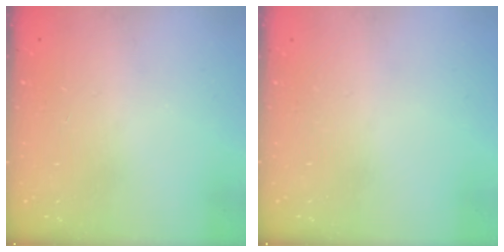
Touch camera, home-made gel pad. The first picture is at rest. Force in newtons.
{"total": 0.0}